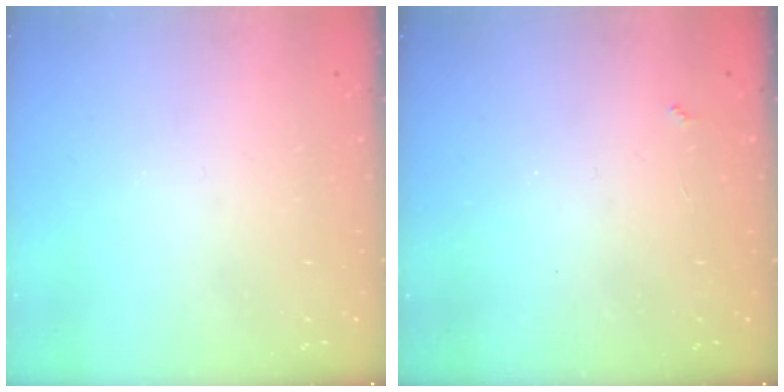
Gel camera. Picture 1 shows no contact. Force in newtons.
{"total": 2.4, "press": 2.3, "slide": 0.4}